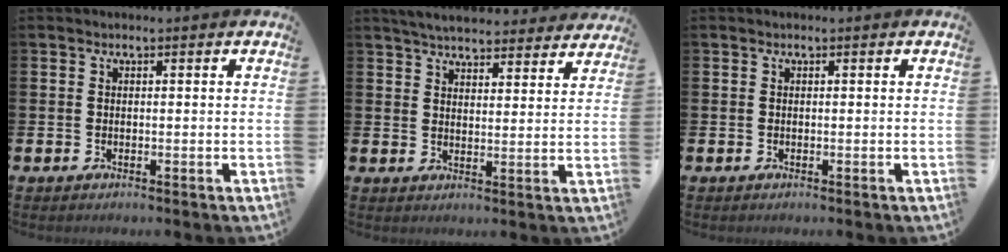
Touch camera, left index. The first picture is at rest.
{"total": 5.2, "force": [5.0, 1.0, 0.8], "torque": [-0.027, -0.028, 0.088]}
{"total": 0.0}